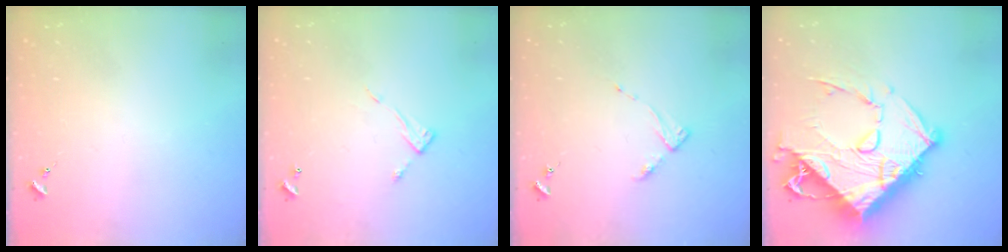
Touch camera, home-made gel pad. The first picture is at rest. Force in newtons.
{"total": 6.7, "press": 6.7, "slide": 0.2}
{"total": 5.0, "press": 4.9, "slide": 0.6}
{"total": 25.7, "press": 25.6, "slide": 2.6}